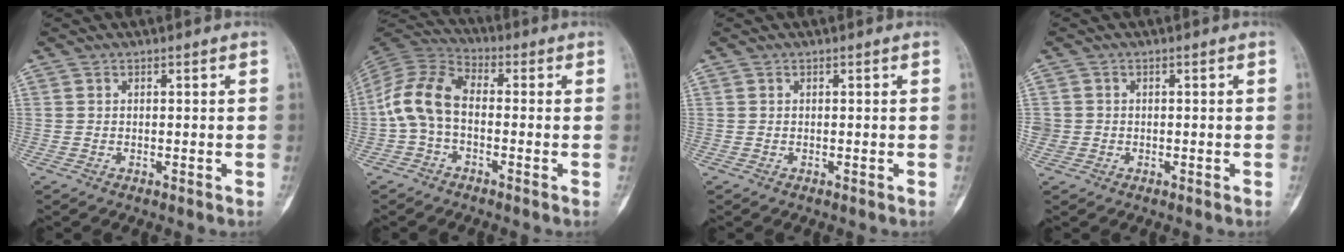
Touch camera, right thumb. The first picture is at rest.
{"total": 10.4, "force": [-1.5, 6.7, 7.8], "torque": [-0.153, 0.033, -0.044]}
{"total": 0.0}
{"total": 2.4, "force": [-0.4, 2.3, 0.5], "torque": [0.006, 0.007, -0.008]}